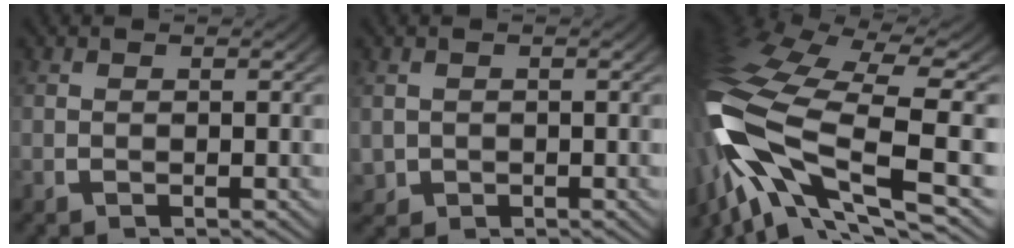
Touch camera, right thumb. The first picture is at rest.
{"total": 2.3, "force": [-0.3, 2.2, 0.7], "torque": [-0.025, -0.019, 0.005]}
{"total": 15.3, "force": [-2.1, 8.2, 12.8], "torque": [-0.314, -0.043, -0.009]}